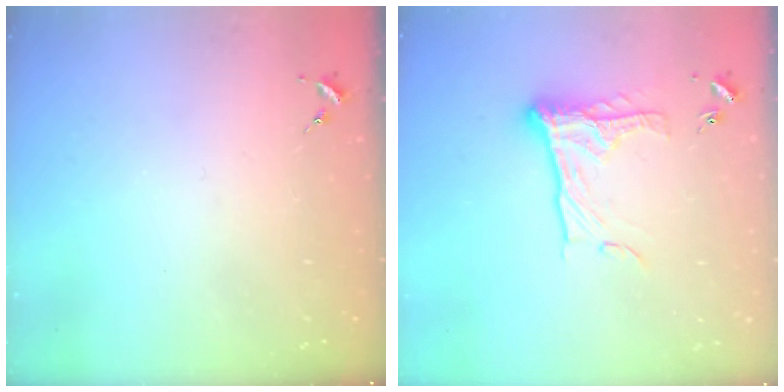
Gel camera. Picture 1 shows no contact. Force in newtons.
{"total": 14.6, "press": 14.5, "slide": 1.0}